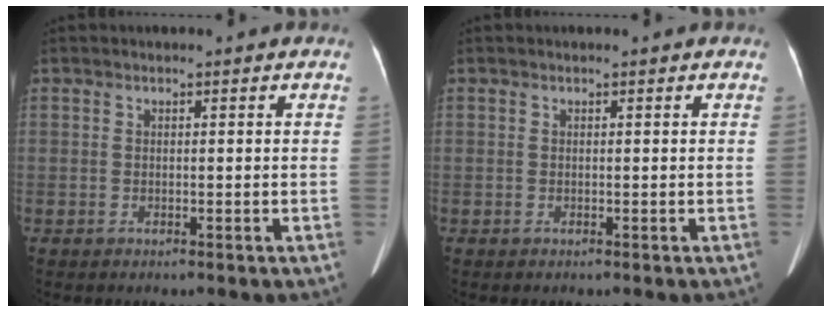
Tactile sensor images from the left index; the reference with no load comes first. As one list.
[{"total": 0.0}]